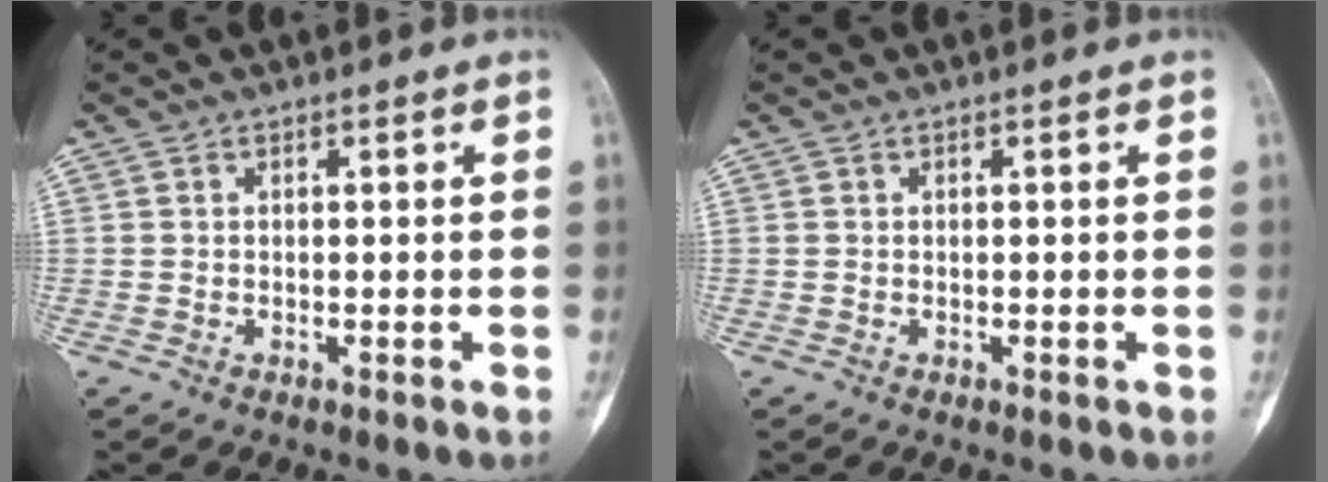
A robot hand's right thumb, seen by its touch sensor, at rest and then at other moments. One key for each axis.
{"total": 0.0}